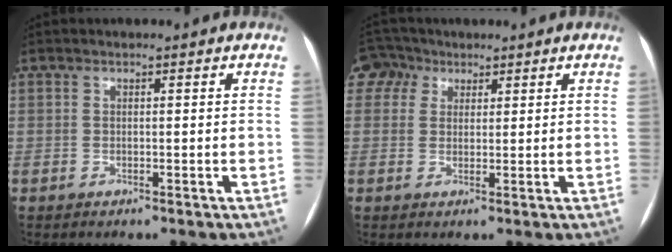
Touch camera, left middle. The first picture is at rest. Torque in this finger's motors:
{"motor_torque": [0.02, 0.01, -0.02, -0.02]}